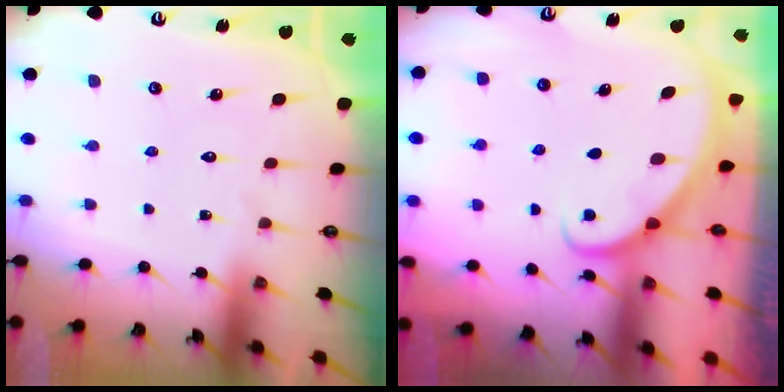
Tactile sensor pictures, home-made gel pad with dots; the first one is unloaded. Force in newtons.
{"total": 3.3, "press": 3.3, "slide": 0.2}